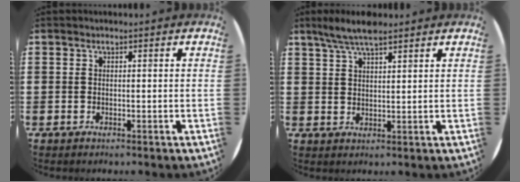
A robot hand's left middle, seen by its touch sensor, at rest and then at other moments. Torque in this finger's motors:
{"motor_torque": [0.57, -0.50, 0.10, 0.07]}